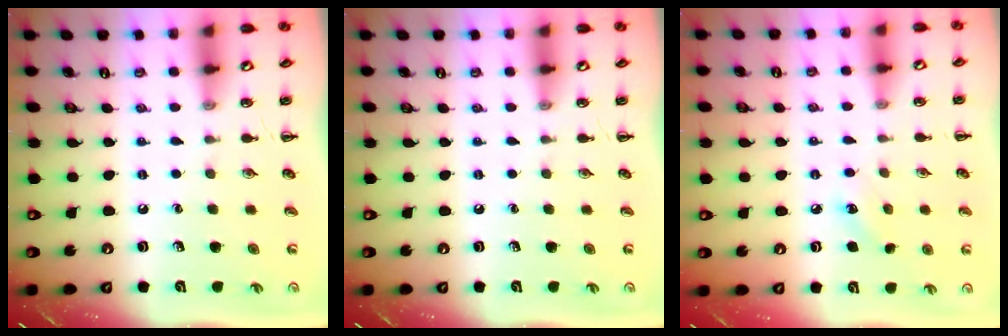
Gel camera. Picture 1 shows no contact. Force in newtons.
{"total": 0.0}
{"total": 5.2, "press": 5.0, "slide": 1.3}